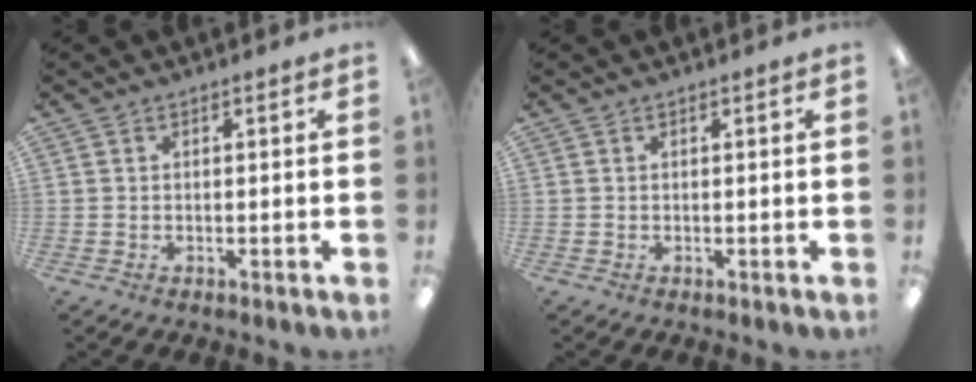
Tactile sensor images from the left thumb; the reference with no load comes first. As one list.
[{"total": 0.0}]